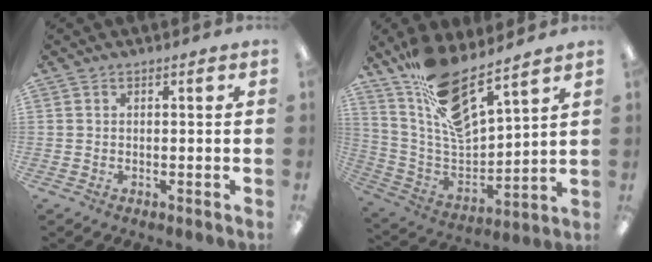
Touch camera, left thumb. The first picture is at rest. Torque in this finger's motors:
{"motor_torque": [2.01, 0.48, 1.45, -1.33, 0.11]}